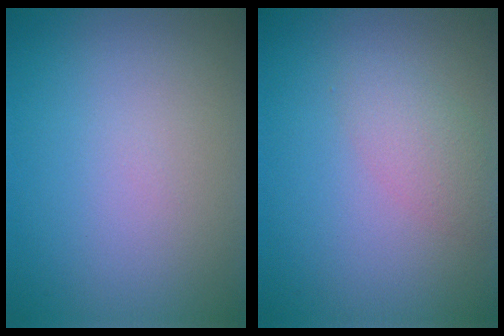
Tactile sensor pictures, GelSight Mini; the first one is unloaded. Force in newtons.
{"total": 2.2, "press": 2.2, "slide": 0.1}